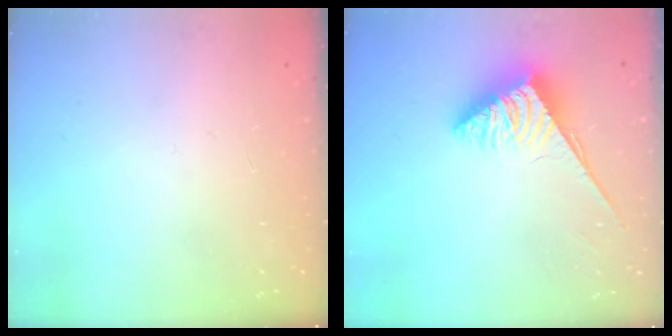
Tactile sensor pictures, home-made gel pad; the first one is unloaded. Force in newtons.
{"total": 3.8, "press": 3.7, "slide": 0.6}